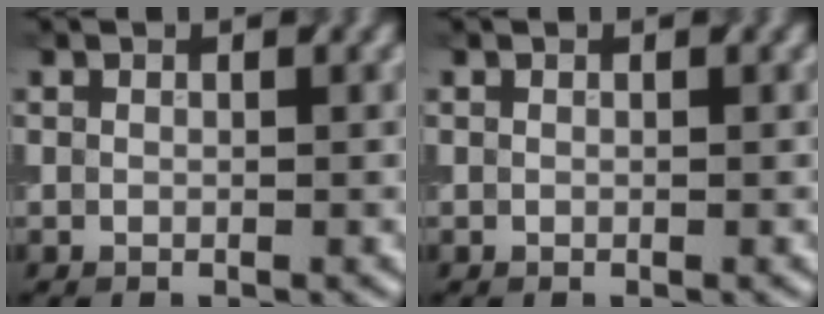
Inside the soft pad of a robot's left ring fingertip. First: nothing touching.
{"total": 0.0}